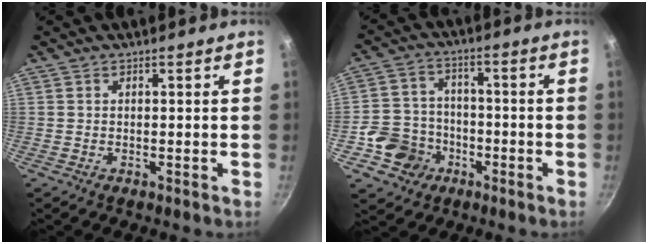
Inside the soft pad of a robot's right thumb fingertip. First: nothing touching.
{"total": 9.6, "force": [-4.0, 8.3, 2.7], "torque": [-0.023, 0.030, -0.068]}